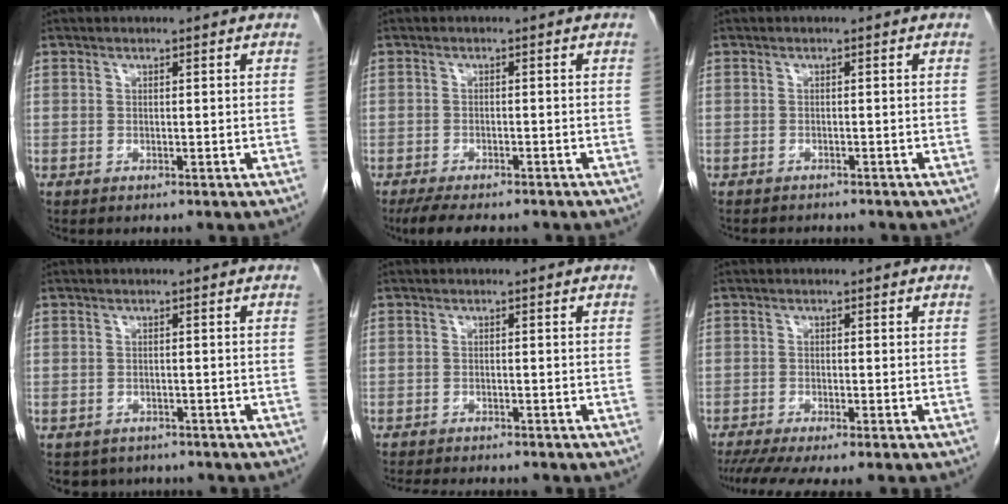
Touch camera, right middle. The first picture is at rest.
{"total": 7.9, "force": [-6.6, 2.0, 3.9], "torque": [-0.056, -0.010, -0.096]}
{"total": 3.7, "force": [-3.5, 1.0, 1.0], "torque": [-0.012, -0.005, -0.044]}
{"total": 4.4, "force": [-3.7, 2.4, 0.2], "torque": [0.002, 0.006, -0.048]}
{"total": 7.4, "force": [-6.7, 1.3, 2.9], "torque": [-0.039, -0.008, -0.097]}
{"total": 6.9, "force": [-5.6, 0.2, 4.0], "torque": [-0.055, -0.014, -0.091]}